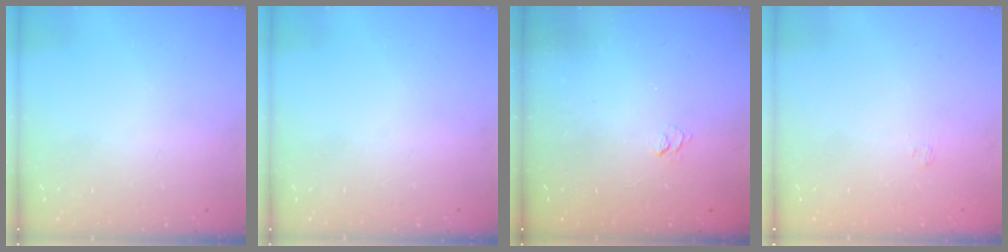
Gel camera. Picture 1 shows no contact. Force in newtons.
{"total": 0.0}
{"total": 1.9, "press": 1.5, "slide": 1.3}
{"total": 1.7, "press": 1.2, "slide": 1.1}